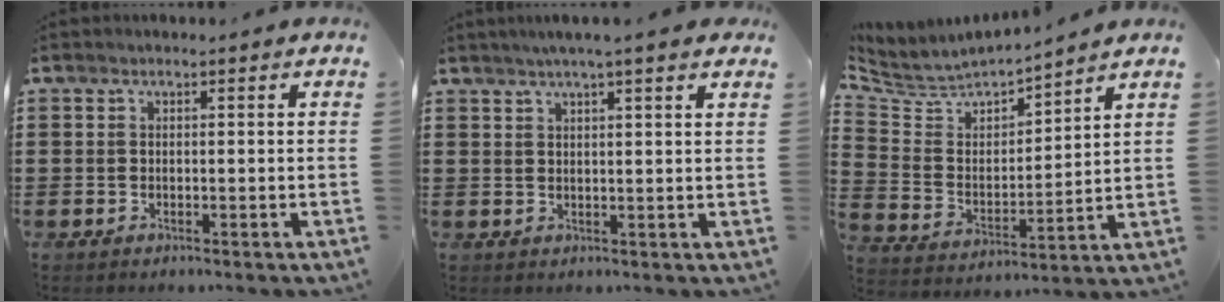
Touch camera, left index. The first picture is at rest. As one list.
[{"total": 3.2, "force": [2.5, -0.3, 1.9], "torque": [-0.043, 0.003, 0.046]}, {"total": 4.6, "force": [4.3, 1.5, 0.6], "torque": [-0.045, -0.033, 0.067]}]